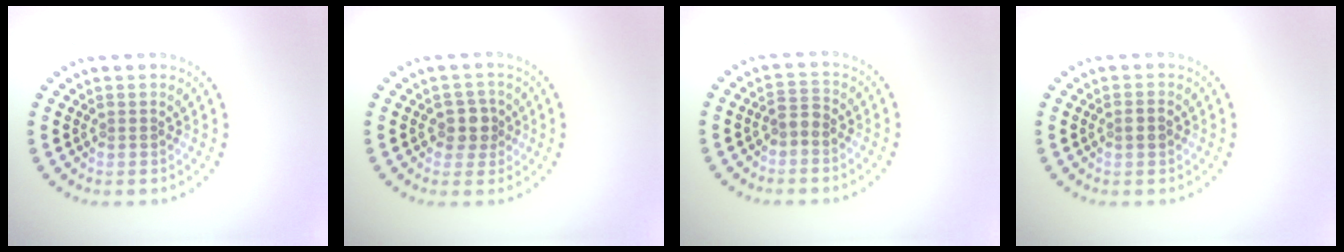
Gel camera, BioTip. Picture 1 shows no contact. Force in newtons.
{"total": 2.2, "press": 2.0, "slide": 1.0}
{"total": 1.3, "press": 1.1, "slide": 0.6}
{"total": 1.2, "press": 1.1, "slide": 0.3}